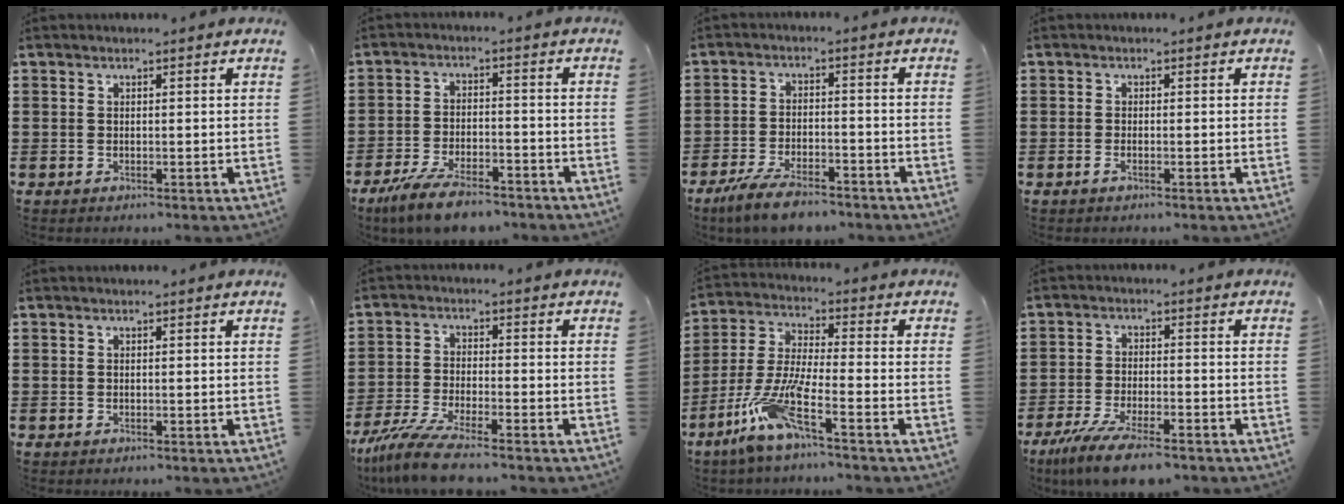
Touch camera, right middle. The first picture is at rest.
{"total": 7.0, "force": [-5.7, 1.6, 3.7], "torque": [-0.078, -0.001, -0.107]}
{"total": 6.1, "force": [-5.1, 1.4, 3.1], "torque": [-0.070, -0.003, -0.098]}
{"total": 0.8, "force": [-0.4, 0.1, 0.6], "torque": [-0.012, -0.004, -0.007]}
{"total": 0.0}
{"total": 7.0, "force": [-5.8, 0.2, 3.9], "torque": [-0.102, -0.022, -0.116]}
{"total": 9.1, "force": [-5.9, 0.8, 7.0], "torque": [-0.169, -0.021, -0.121]}
{"total": 7.7, "force": [-6.0, 1.1, 4.7], "torque": [-0.106, -0.013, -0.112]}